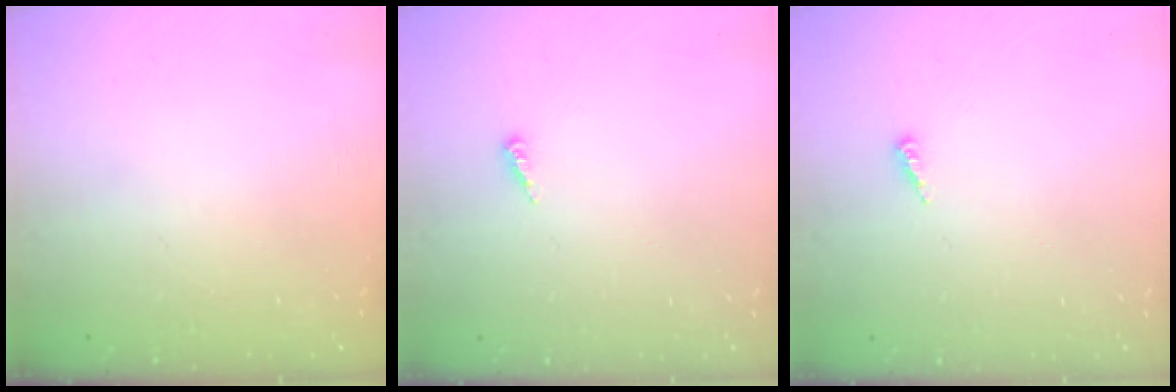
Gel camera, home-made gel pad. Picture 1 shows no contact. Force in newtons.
{"total": 3.9, "press": 3.9, "slide": 0.2}
{"total": 3.9, "press": 3.9, "slide": 0.2}